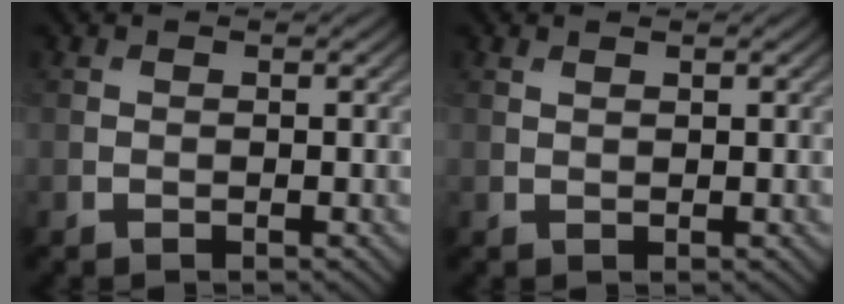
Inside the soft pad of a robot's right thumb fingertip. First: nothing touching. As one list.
[{"total": 0.6, "force": [0.5, 0.1, 0.3], "torque": [-0.005, 0.002, 0.011]}]